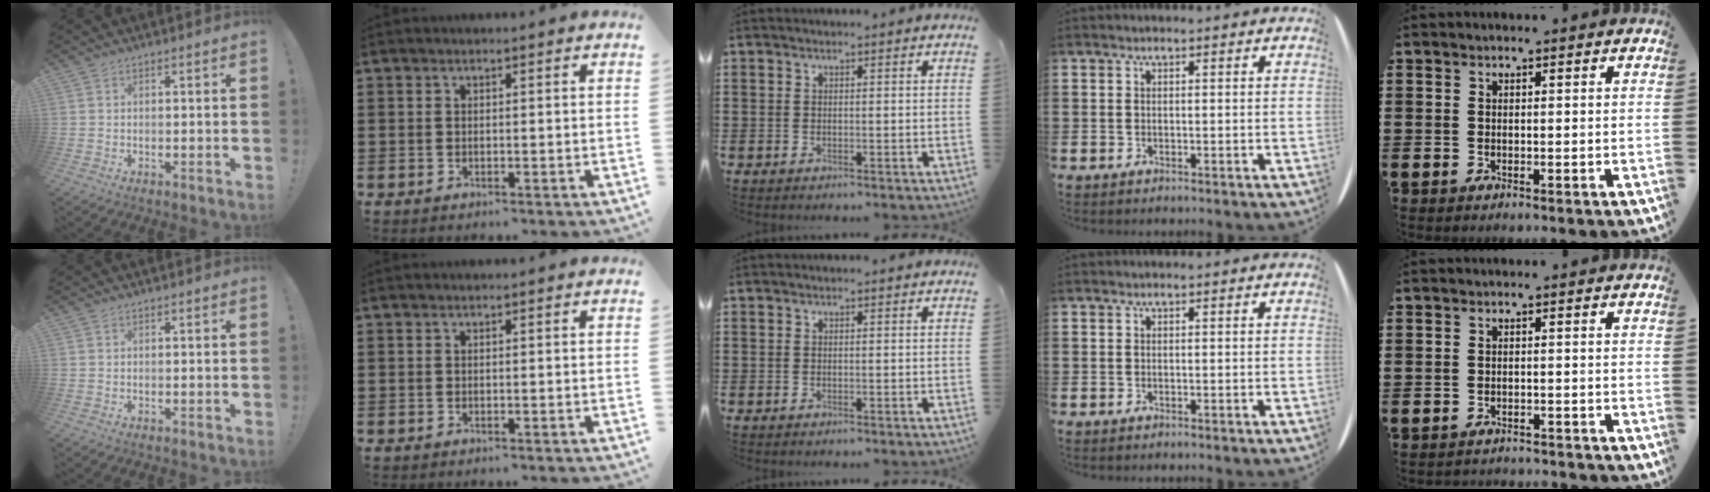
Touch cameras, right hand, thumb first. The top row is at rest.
{"little": {"total": 1.3, "force": [-1.3, 0.0, -0.1], "torque": [-0.003, 0.003, -0.027]}}